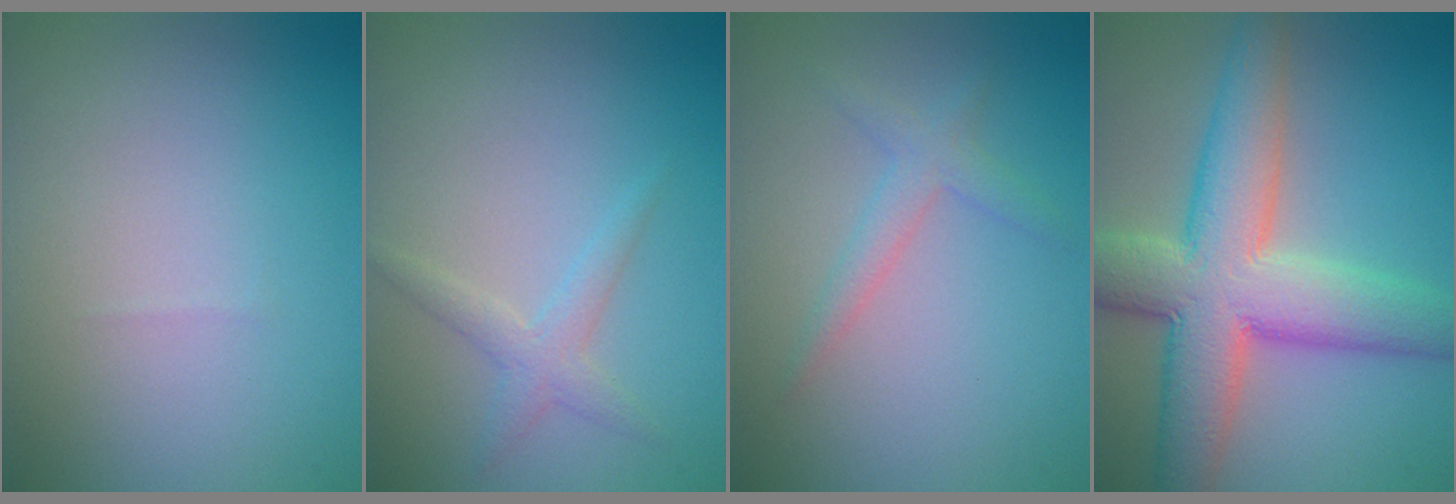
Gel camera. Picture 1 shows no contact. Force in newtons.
{"total": 1.8, "press": 1.8, "slide": 0.1}
{"total": 1.9, "press": 1.9, "slide": 0.1}
{"total": 9.6, "press": 9.6, "slide": 0.4}